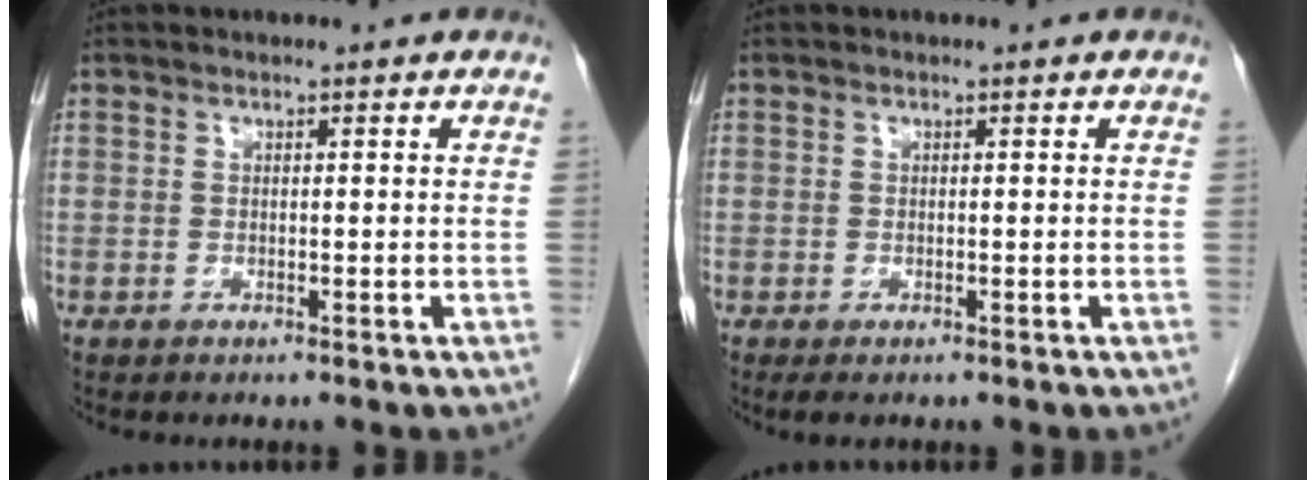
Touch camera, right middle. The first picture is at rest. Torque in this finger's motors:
{"motor_torque": [0.48, -0.51, -0.02, 0.02]}